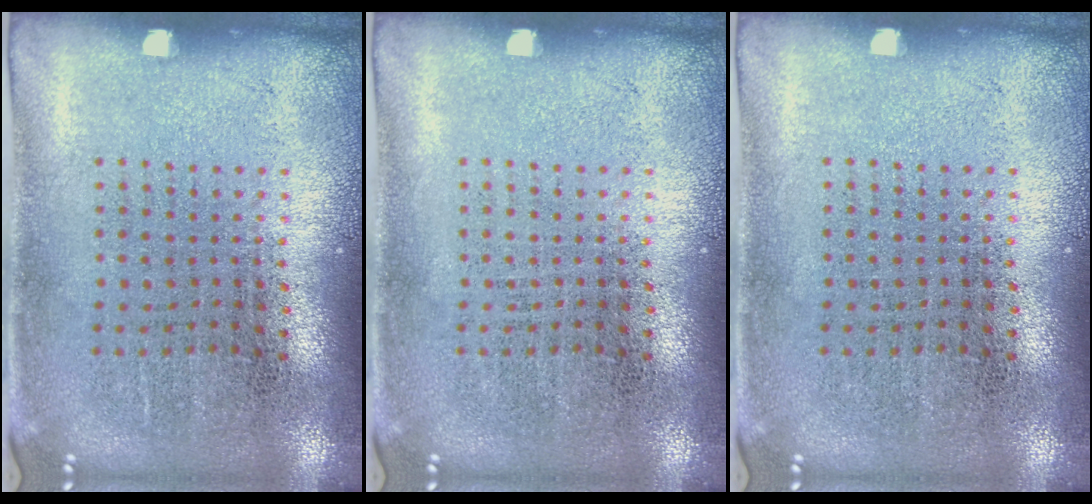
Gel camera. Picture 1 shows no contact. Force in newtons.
{"total": 0.0}
{"total": 0.0}